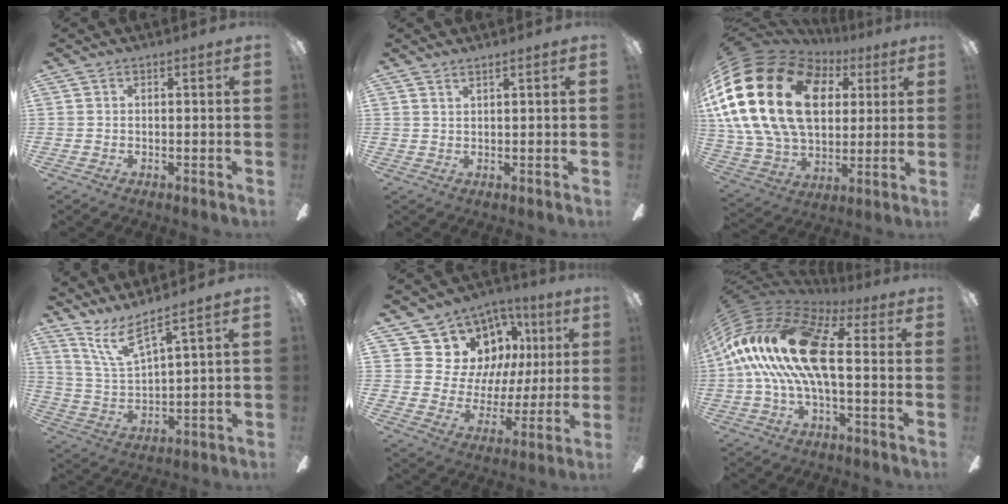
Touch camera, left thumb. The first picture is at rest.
{"total": 1.2, "force": [1.2, -0.1, 0.5], "torque": [-0.012, -0.001, 0.021]}
{"total": 30.2, "force": [6.9, 21.5, 20.1], "torque": [-0.421, -0.014, 0.135]}
{"total": 10.4, "force": [7.9, 2.2, 6.5], "torque": [-0.143, -0.035, 0.145]}
{"total": 13.7, "force": [7.3, 11.0, 3.8], "torque": [-0.081, -0.047, 0.153]}
{"total": 22.7, "force": [0.7, 9.9, 20.5], "torque": [-0.415, 0.016, 0.011]}